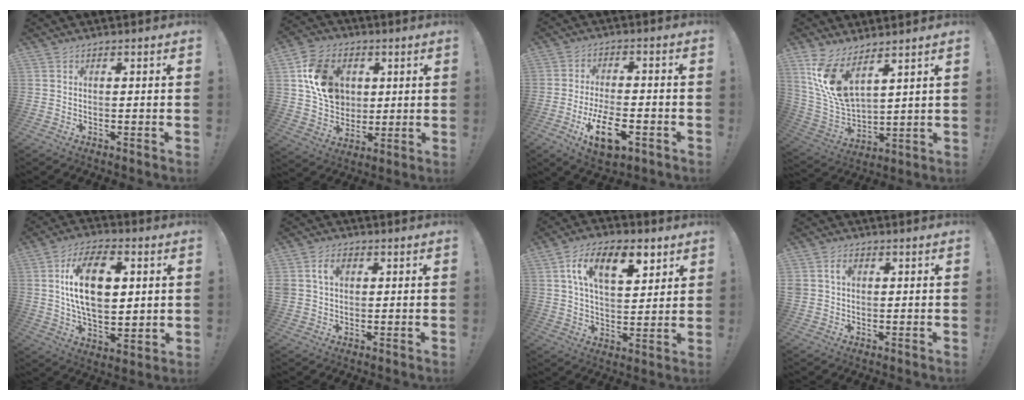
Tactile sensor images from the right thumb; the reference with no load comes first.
{"total": 16.1, "force": [3.7, 13.0, 8.9], "torque": [-0.128, -0.002, 0.081]}
{"total": 12.2, "force": [-5.8, 5.5, 9.2], "torque": [-0.154, 0.017, -0.100]}
{"total": 13.9, "force": [8.8, 5.5, 9.3], "torque": [-0.199, -0.061, 0.164]}
{"total": 19.4, "force": [4.1, 11.3, 15.2], "torque": [-0.266, -0.002, 0.062]}
{"total": 5.9, "force": [1.8, 4.3, 3.6], "torque": [-0.071, 0.009, 0.032]}
{"total": 15.3, "force": [6.7, 7.6, 11.4], "torque": [-0.185, -0.007, 0.116]}
{"total": 3.7, "force": [1.1, 2.8, 2.2], "torque": [-0.035, 0.006, 0.018]}